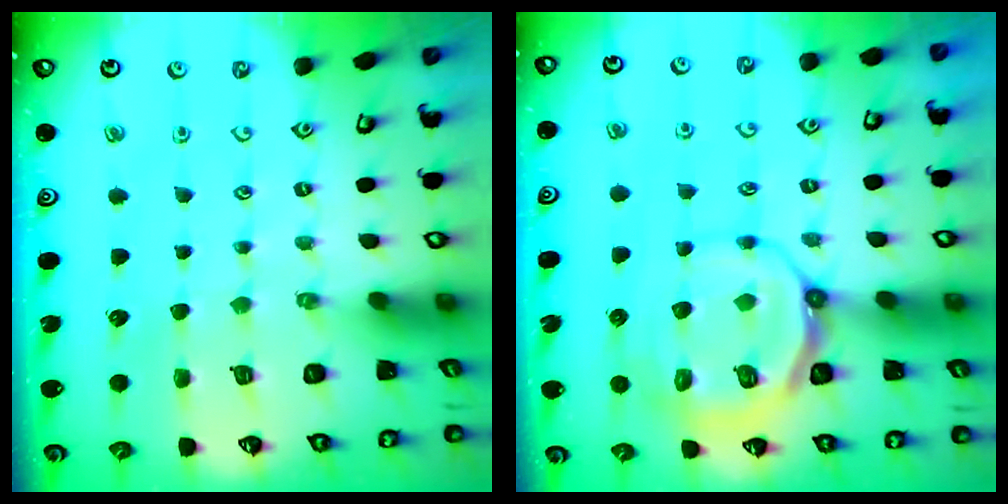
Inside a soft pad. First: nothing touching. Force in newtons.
{"total": 12.5, "press": 12.2, "slide": 2.5}